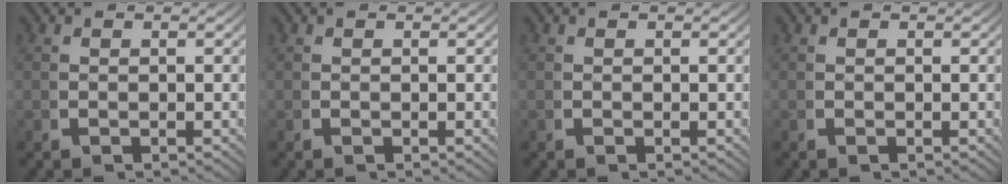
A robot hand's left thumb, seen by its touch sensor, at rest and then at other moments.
{"total": 0.0}
{"total": 0.0}
{"total": 0.0}